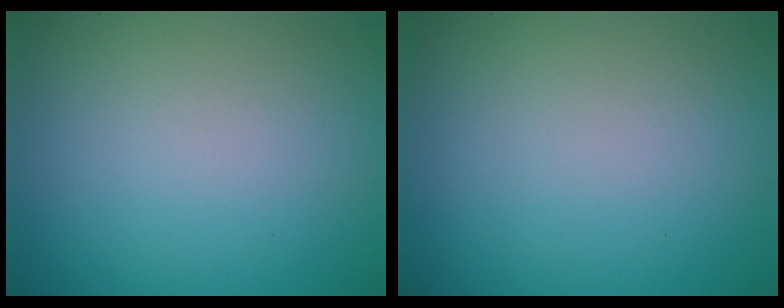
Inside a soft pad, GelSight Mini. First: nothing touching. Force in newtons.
{"total": 0.0}